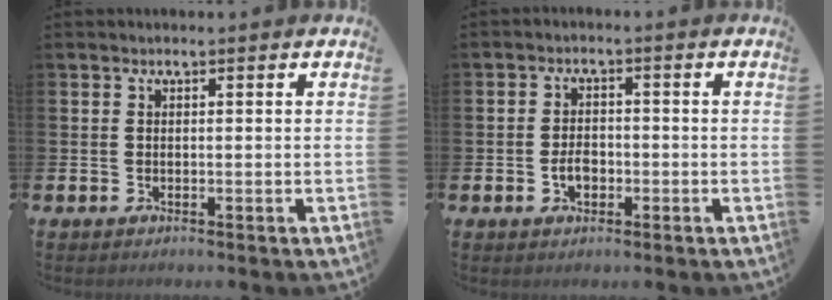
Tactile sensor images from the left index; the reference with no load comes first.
{"total": 2.8, "force": [-0.8, 1.9, 1.9], "torque": [-0.027, -0.001, -0.019]}